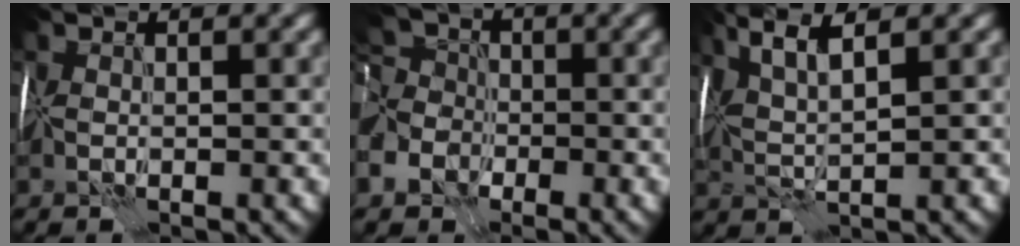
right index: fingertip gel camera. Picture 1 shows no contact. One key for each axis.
{"total": 8.7, "fx": -4.6, "fy": 6.4, "fz": 3.7, "tx": -0.077, "ty": -0.017, "tz": -0.090}
{"total": 4.9, "fx": 2.4, "fy": 1.0, "fz": 4.2, "tx": -0.086, "ty": 0.005, "tz": 0.047}